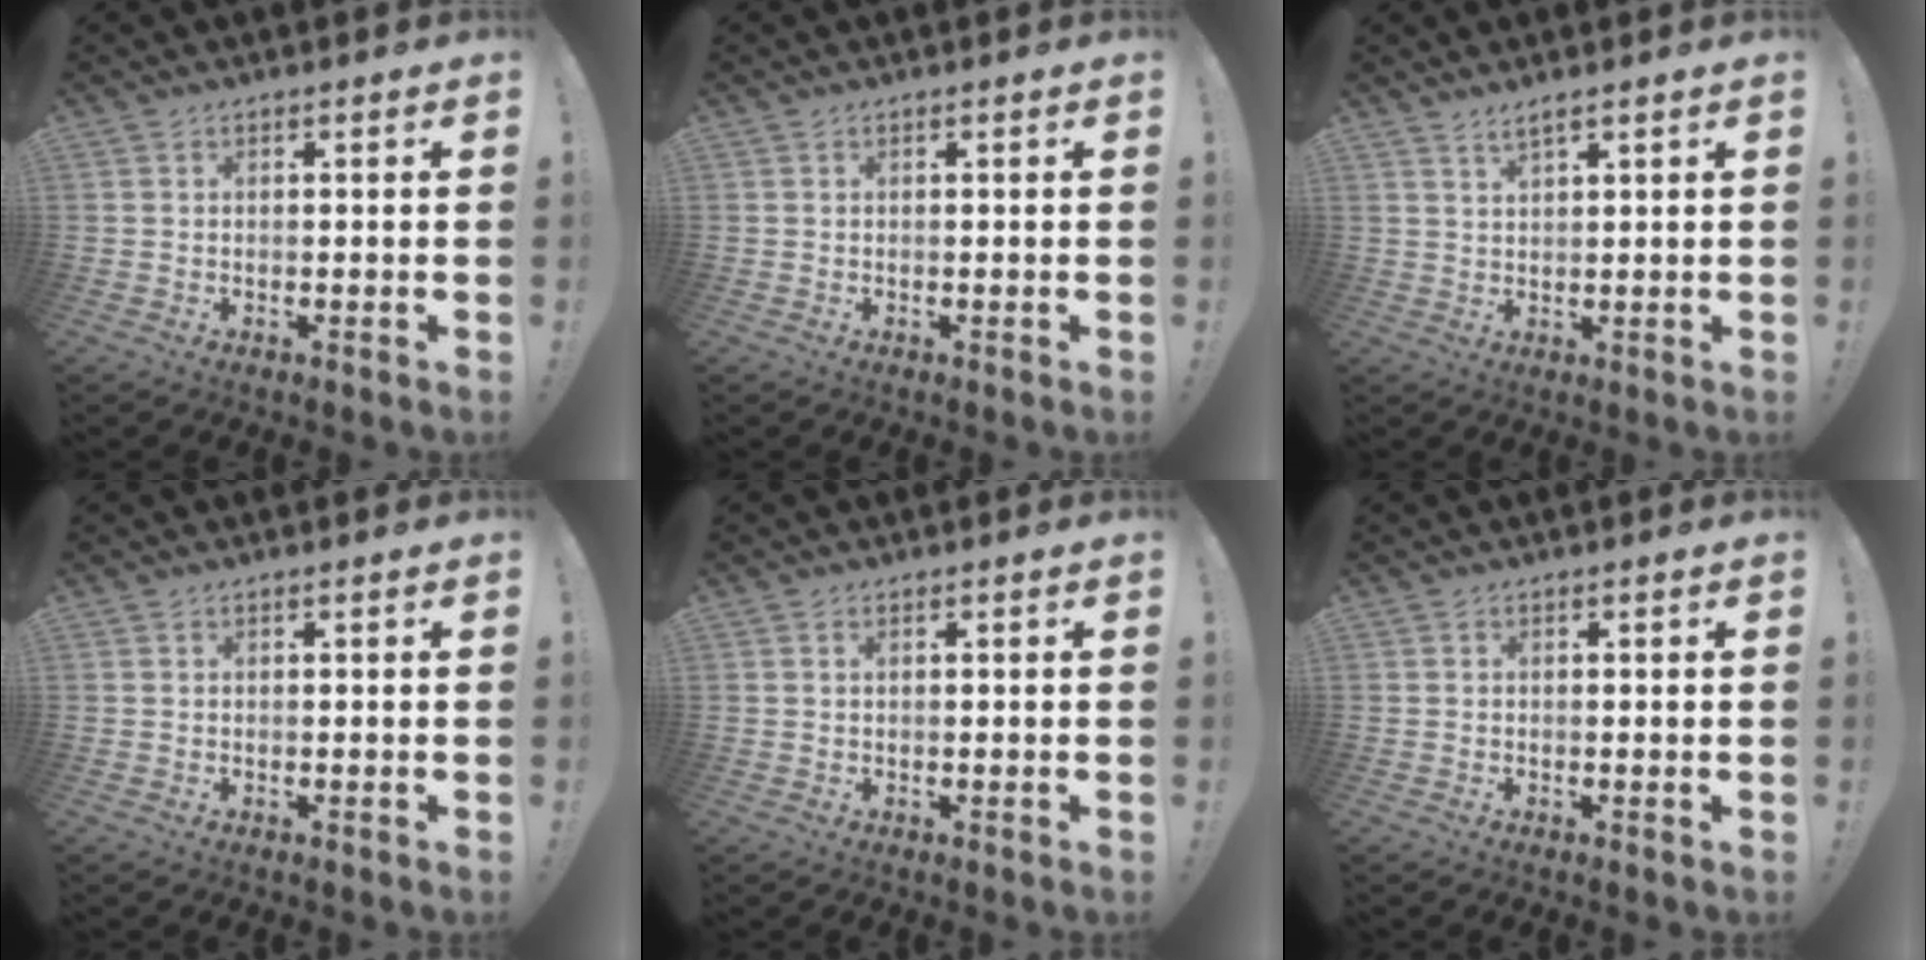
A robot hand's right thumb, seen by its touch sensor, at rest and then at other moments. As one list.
[{"total": 0.0}, {"total": 2.8, "force": [2.3, 0.3, 1.6], "torque": [-0.026, -0.014, 0.039]}, {"total": 0.0}, {"total": 0.5, "force": [0.3, 0.2, 0.4], "torque": [0.000, -0.003, 0.003]}, {"total": 0.0}]